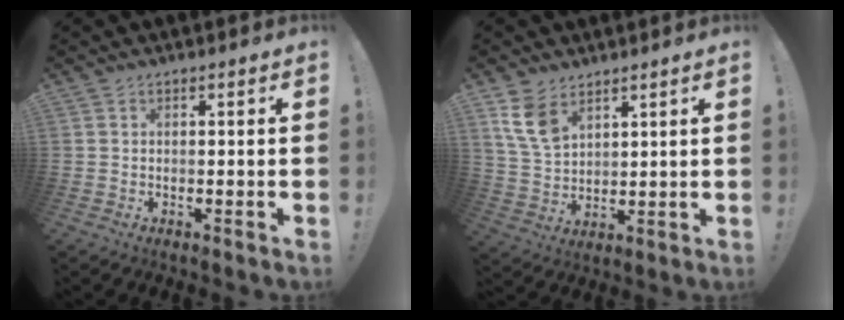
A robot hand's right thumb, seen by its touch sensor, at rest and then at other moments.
{"total": 9.4, "force": [5.8, 5.7, 4.7], "torque": [-0.087, -0.022, 0.117]}